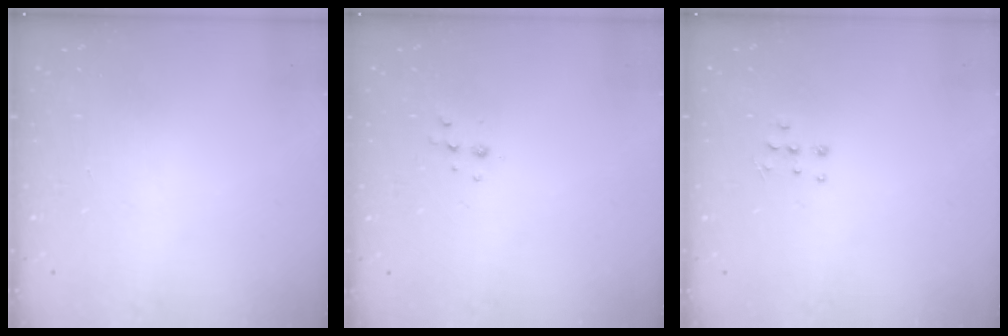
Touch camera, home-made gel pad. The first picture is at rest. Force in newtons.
{"total": 3.8, "press": 3.7, "slide": 0.7}
{"total": 4.6, "press": 4.5, "slide": 0.7}